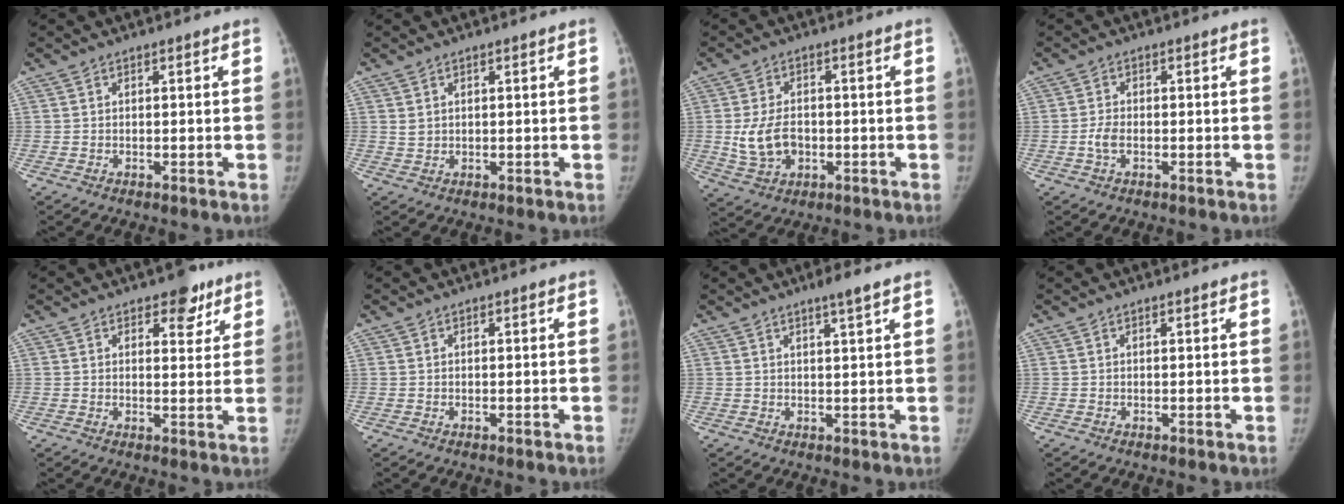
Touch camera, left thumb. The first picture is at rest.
{"total": 1.2, "force": [0.6, 0.9, 0.6], "torque": [-0.005, -0.005, 0.015]}
{"total": 7.9, "force": [-0.9, 5.5, 5.6], "torque": [-0.099, 0.005, -0.008]}
{"total": 2.6, "force": [-0.7, 1.5, 2.0], "torque": [-0.044, 0.007, -0.015]}
{"total": 5.5, "force": [3.6, 3.0, 3.0], "torque": [-0.009, -0.018, 0.047]}
{"total": 0.0}
{"total": 3.3, "force": [2.2, -0.2, 2.4], "torque": [-0.044, -0.012, 0.039]}
{"total": 0.0}